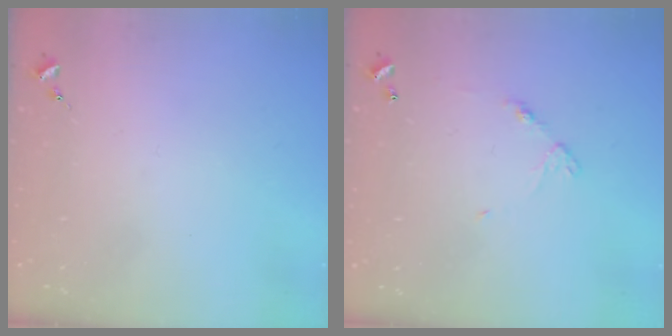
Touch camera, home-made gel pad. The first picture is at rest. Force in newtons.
{"total": 5.9, "press": 5.9, "slide": 0.5}